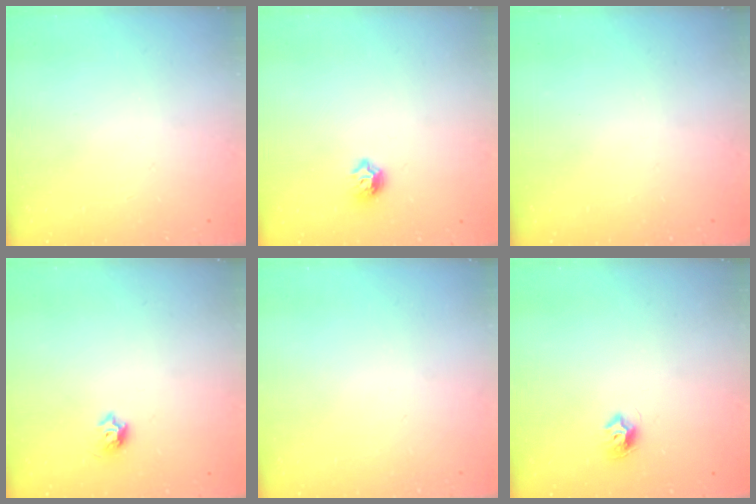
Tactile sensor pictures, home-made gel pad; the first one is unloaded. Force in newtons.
{"total": 6.0, "press": 5.9, "slide": 0.8}
{"total": 0.0}
{"total": 5.2, "press": 5.1, "slide": 1.0}
{"total": 0.0}
{"total": 7.1, "press": 7.1, "slide": 0.5}